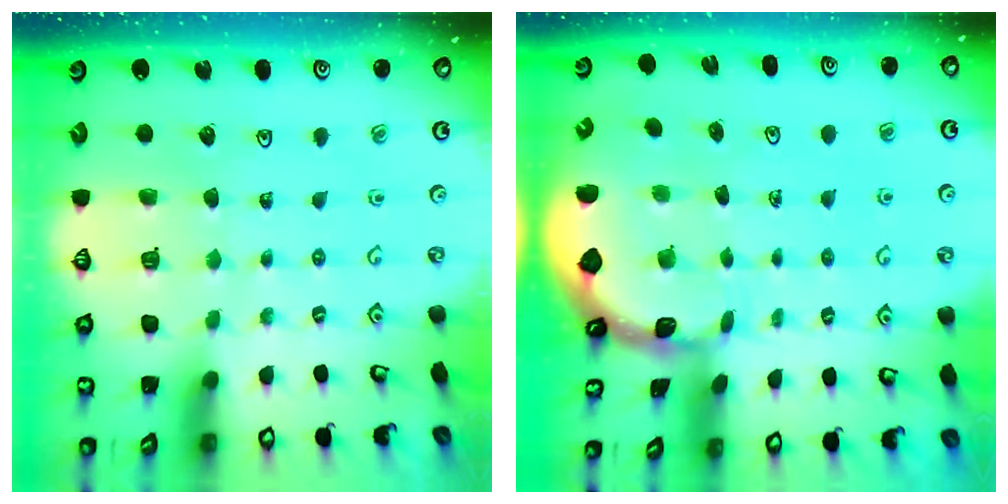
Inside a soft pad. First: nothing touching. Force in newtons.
{"total": 1.0, "press": 1.0, "slide": 0.1}